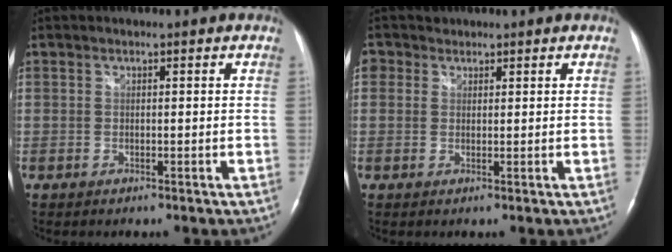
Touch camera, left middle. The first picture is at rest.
{"total": 2.2, "force": [1.1, 1.9, 0.1], "torque": [0.001, 0.008, 0.016]}